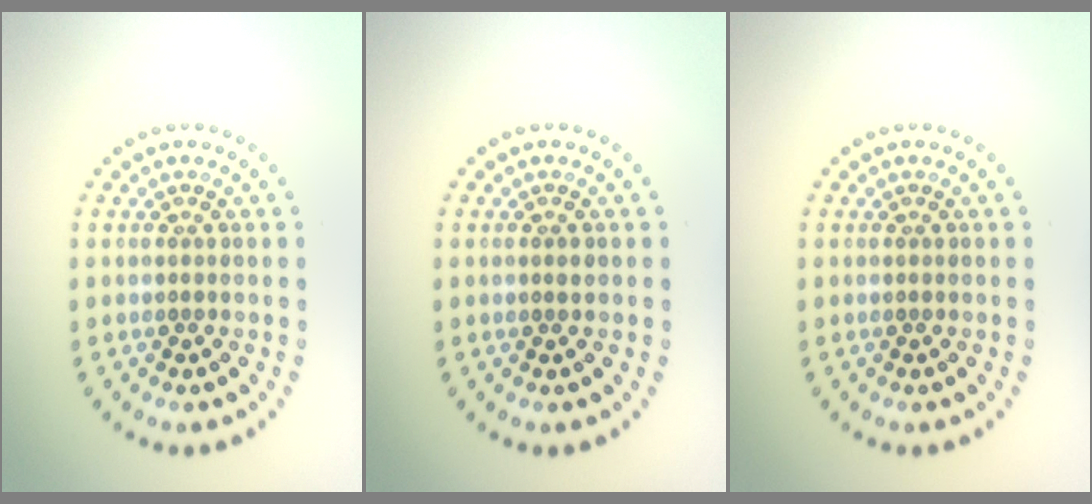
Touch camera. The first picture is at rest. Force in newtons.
{"total": 0.6, "press": 0.5, "slide": 0.3}
{"total": 0.0}